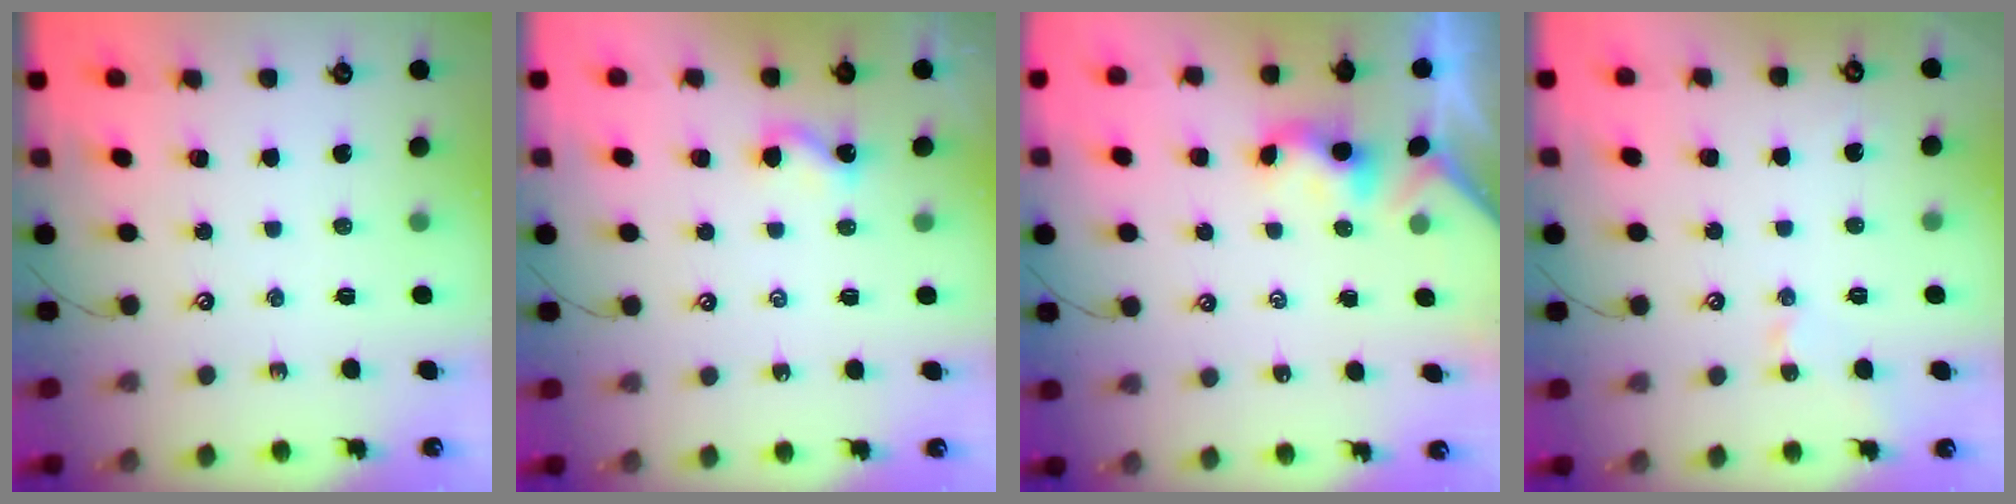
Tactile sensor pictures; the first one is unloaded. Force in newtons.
{"total": 2.0, "press": 2.0, "slide": 0.4}
{"total": 0.9, "press": 0.8, "slide": 0.4}
{"total": 2.2, "press": 2.2, "slide": 0.3}